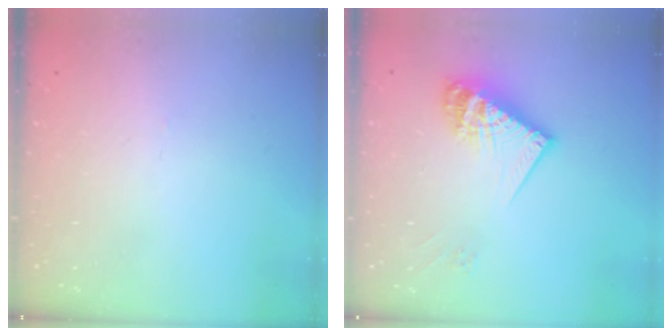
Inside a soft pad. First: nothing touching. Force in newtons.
{"total": 13.2, "press": 13.2, "slide": 1.1}